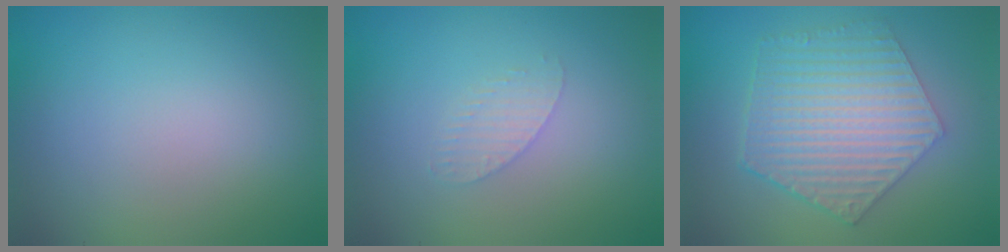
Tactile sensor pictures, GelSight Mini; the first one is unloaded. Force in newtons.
{"total": 1.4, "press": 1.4, "slide": 0.1}
{"total": 6.3, "press": 4.8, "slide": 4.2}